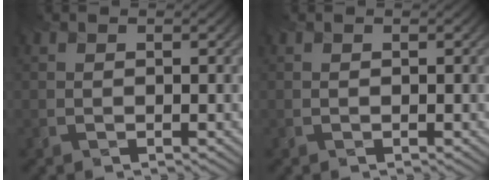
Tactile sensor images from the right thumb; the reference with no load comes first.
{"total": 0.0}